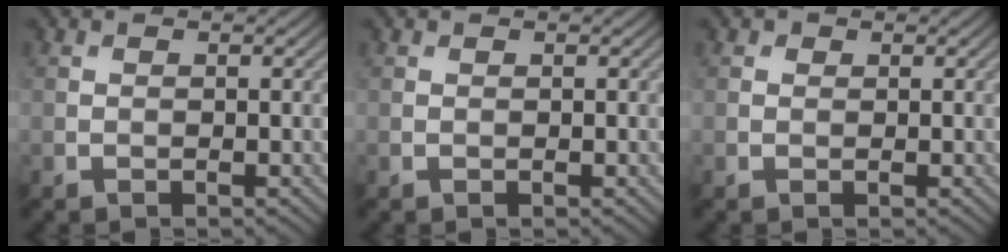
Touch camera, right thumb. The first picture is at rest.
{"total": 0.0}
{"total": 0.6, "force": [0.4, 0.4, 0.1], "torque": [0.001, -0.003, 0.006]}